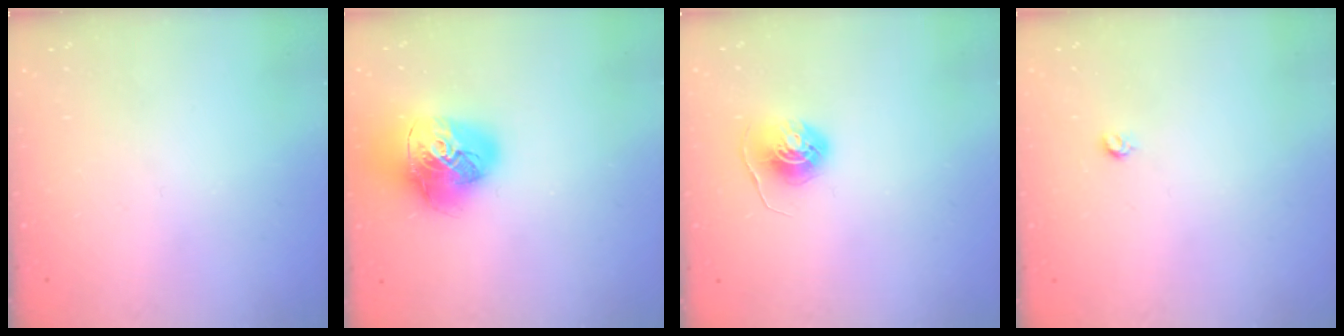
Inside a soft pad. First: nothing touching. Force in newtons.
{"total": 18.2, "press": 18.0, "slide": 2.2}
{"total": 6.1, "press": 6.1, "slide": 0.5}
{"total": 3.2, "press": 3.2, "slide": 0.3}